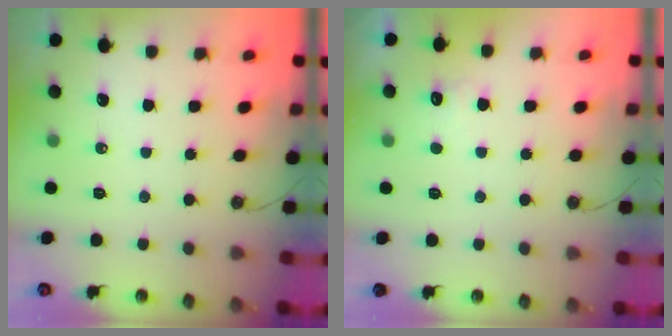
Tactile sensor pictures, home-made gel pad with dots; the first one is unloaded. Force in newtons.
{"total": 4.5, "press": 4.3, "slide": 1.2}